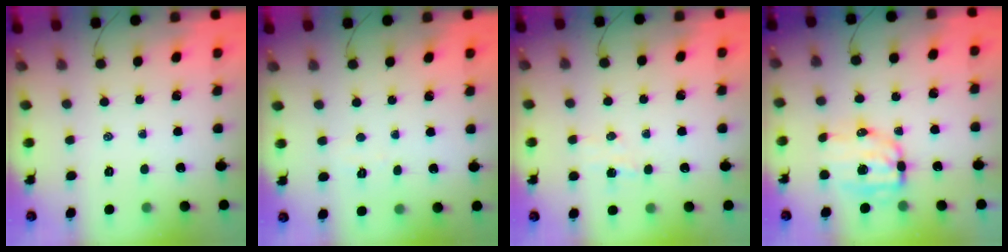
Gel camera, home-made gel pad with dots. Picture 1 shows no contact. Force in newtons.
{"total": 2.4, "press": 2.3, "slide": 0.6}
{"total": 3.9, "press": 3.8, "slide": 0.8}
{"total": 8.6, "press": 8.5, "slide": 1.8}